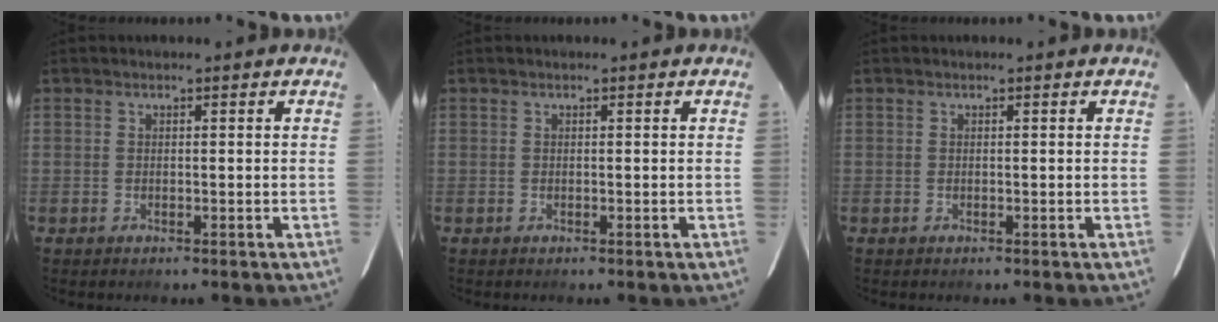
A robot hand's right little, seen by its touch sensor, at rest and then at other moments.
{"total": 0.0}
{"total": 0.0}